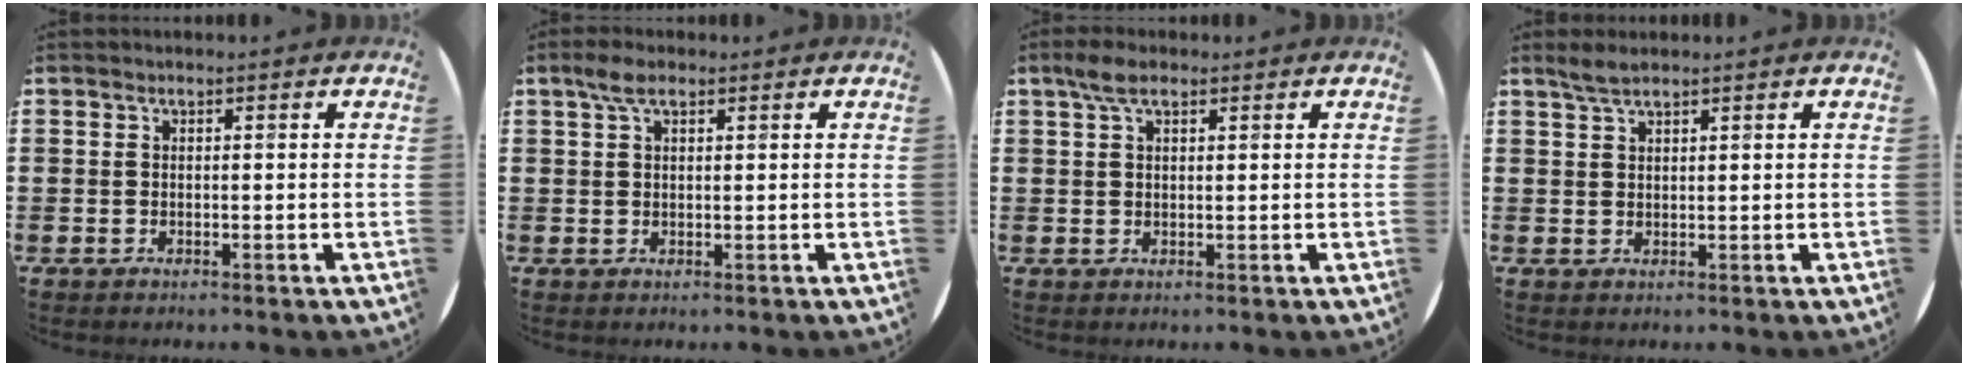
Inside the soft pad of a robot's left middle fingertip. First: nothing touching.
{"total": 2.8, "force": [1.7, 1.2, 1.9], "torque": [-0.035, 0.004, 0.028]}
{"total": 3.0, "force": [1.9, 1.3, 2.0], "torque": [-0.036, 0.004, 0.031]}
{"total": 2.1, "force": [1.8, 0.2, 1.1], "torque": [-0.022, 0.003, 0.032]}